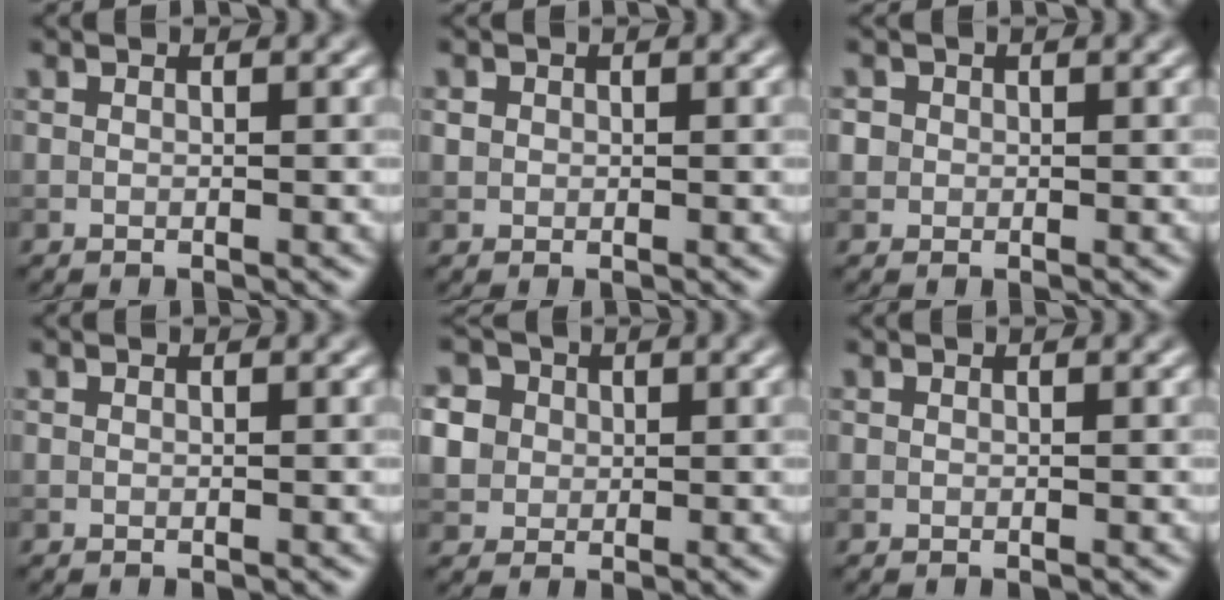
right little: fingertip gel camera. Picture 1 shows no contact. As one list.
[{"total": 0.9, "force": [0.1, 0.8, 0.2], "torque": [0.001, -0.001, 0.002]}, {"total": 1.3, "force": [0.2, 1.2, 0.3], "torque": [-0.002, 0.004, 0.003]}, {"total": 0.0}, {"total": 5.8, "force": [1.7, 5.0, 2.3], "torque": [-0.055, 0.025, 0.021]}, {"total": 0.0}]